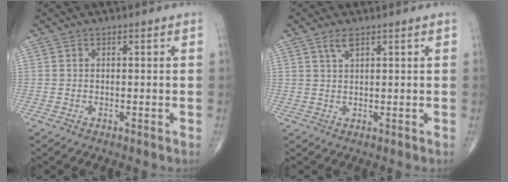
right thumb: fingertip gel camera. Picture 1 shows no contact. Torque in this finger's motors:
{"motor_torque": [0.00, 0.00, 0.01, 0.00, 0.00]}